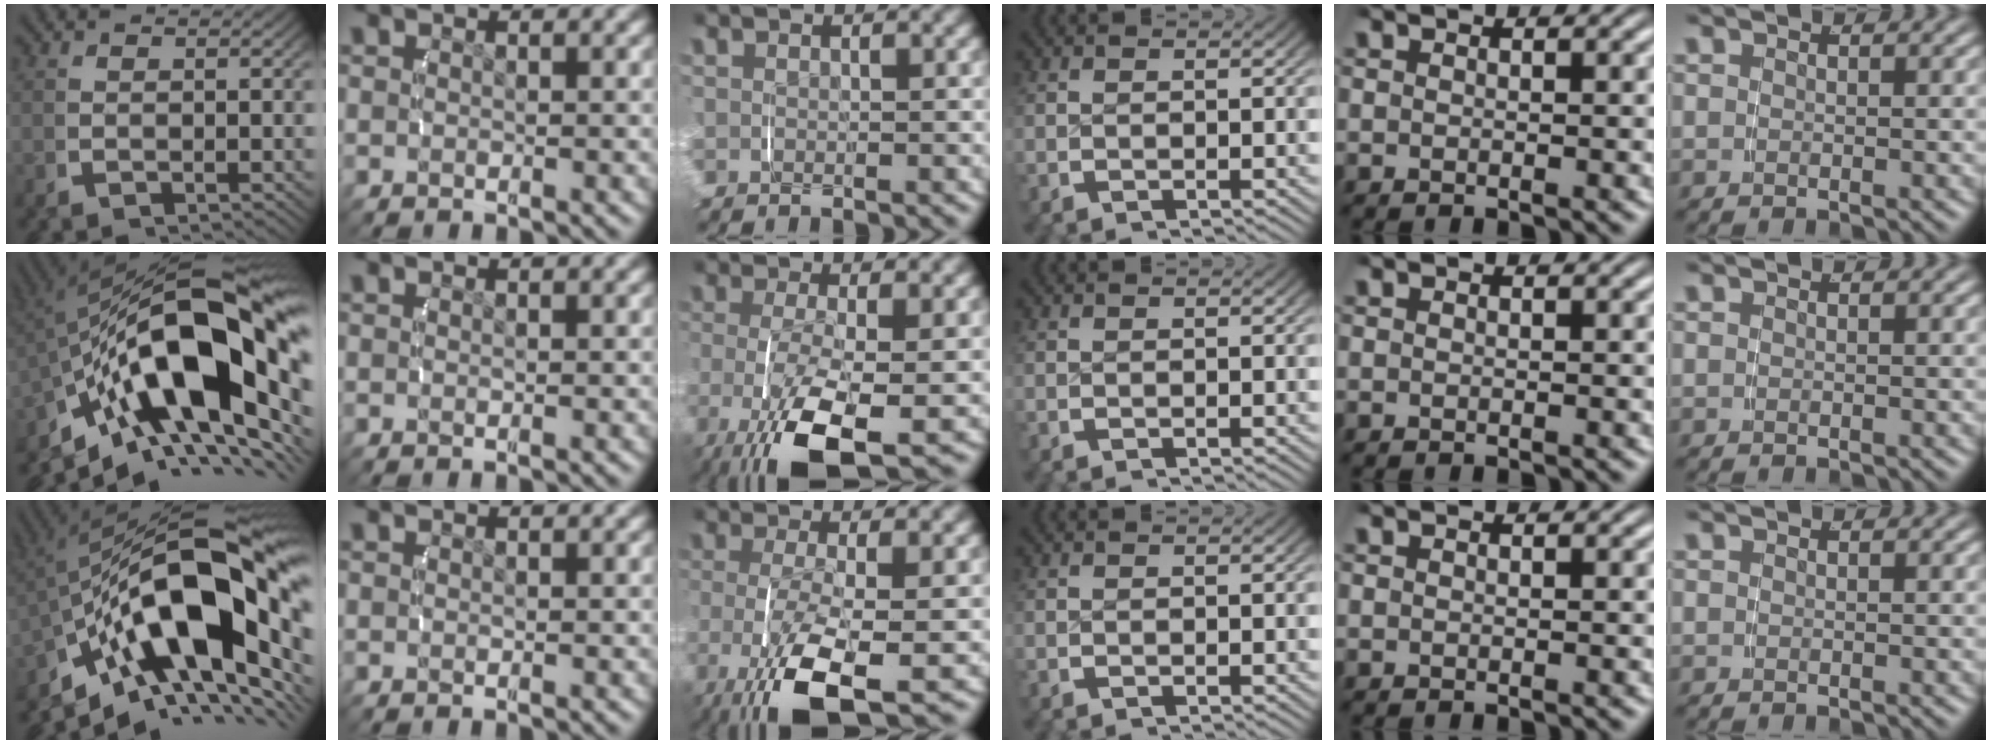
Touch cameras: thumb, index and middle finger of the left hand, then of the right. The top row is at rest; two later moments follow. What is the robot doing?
{"motion": "lift_and_place", "object": "camera"}